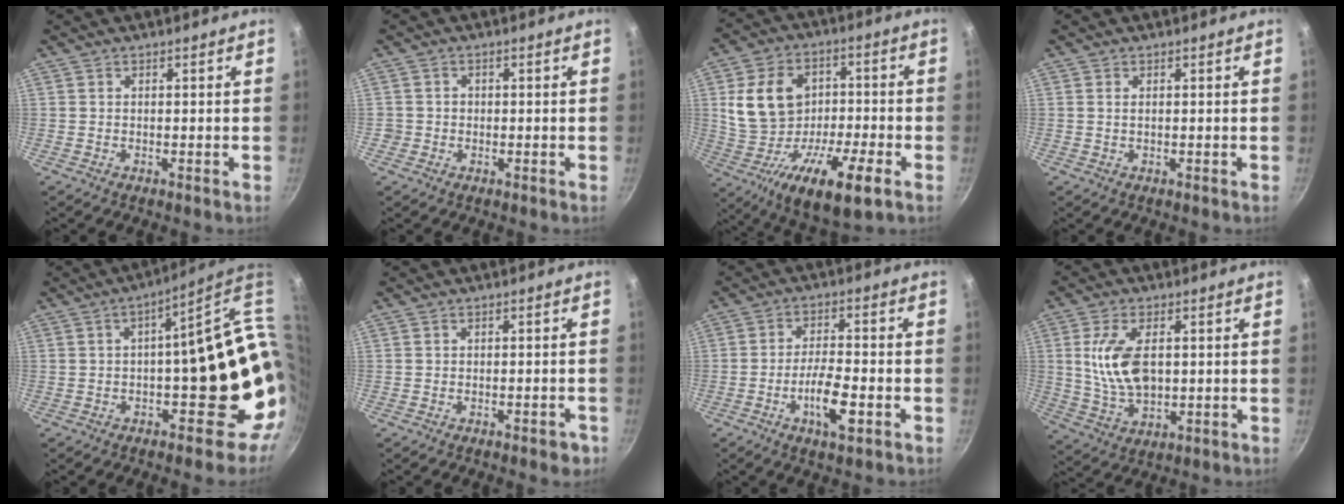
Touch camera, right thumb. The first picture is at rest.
{"total": 1.8, "force": [-0.4, 1.8, 0.4], "torque": [0.003, 0.007, -0.006]}
{"total": 19.1, "force": [-3.8, 11.0, 15.1], "torque": [-0.241, 0.020, -0.065]}
{"total": 0.7, "force": [0.2, 0.3, 0.6], "torque": [-0.011, 0.001, 0.003]}
{"total": 19.7, "force": [1.0, 8.5, 17.7], "torque": [-0.152, 0.008, 0.032]}
{"total": 2.7, "force": [-1.5, 1.4, 1.7], "torque": [-0.008, 0.022, -0.006]}
{"total": 8.1, "force": [-3.2, 2.6, 7.0], "torque": [-0.125, 0.017, -0.058]}
{"total": 11.2, "force": [1.5, 6.2, 9.2], "torque": [-0.168, -0.008, 0.034]}